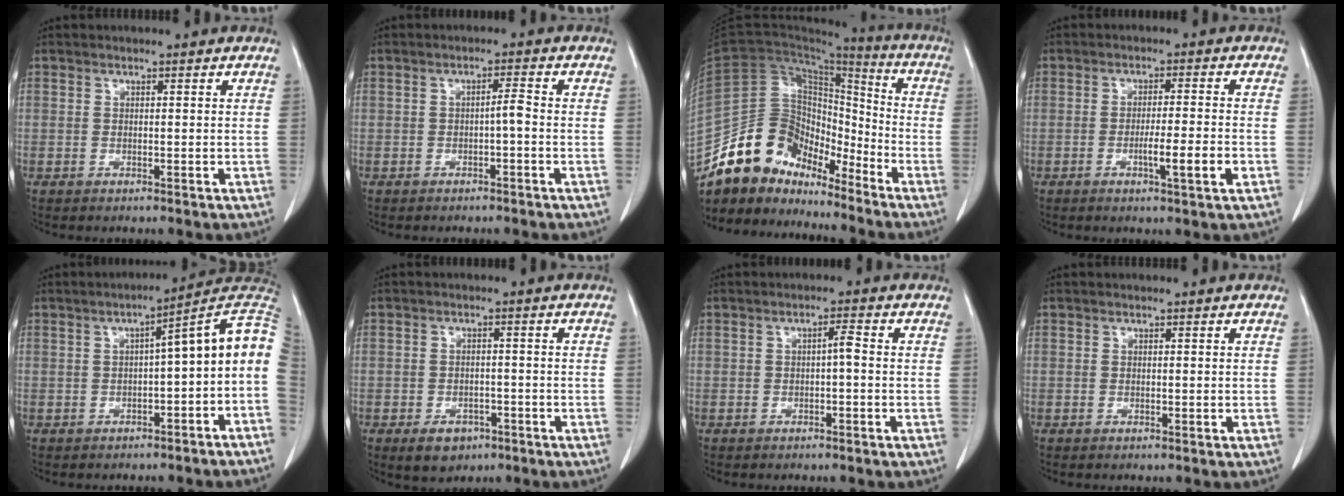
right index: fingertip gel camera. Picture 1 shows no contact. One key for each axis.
{"total": 1.8, "fx": -0.5, "fy": 0.1, "fz": 1.7, "tx": -0.026, "ty": 0.004, "tz": -0.009}
{"total": 15.3, "fx": -12.6, "fy": 7.0, "fz": 5.2, "tx": -0.088, "ty": 0.061, "tz": -0.230}
{"total": 5.7, "fx": -2.0, "fy": -0.2, "fz": 5.3, "tx": -0.081, "ty": -0.006, "tz": -0.030}
{"total": 9.8, "fx": -1.8, "fy": 1.4, "fz": 9.5, "tx": -0.118, "ty": 0.037, "tz": -0.030}
{"total": 4.5, "fx": -2.6, "fy": 3.0, "fz": 2.0, "tx": -0.029, "ty": 0.003, "tz": -0.030}
{"total": 1.6, "fx": -0.2, "fy": 0.2, "fz": 1.6, "tx": -0.025, "ty": 0.005, "tz": -0.004}
{"total": 0.0}